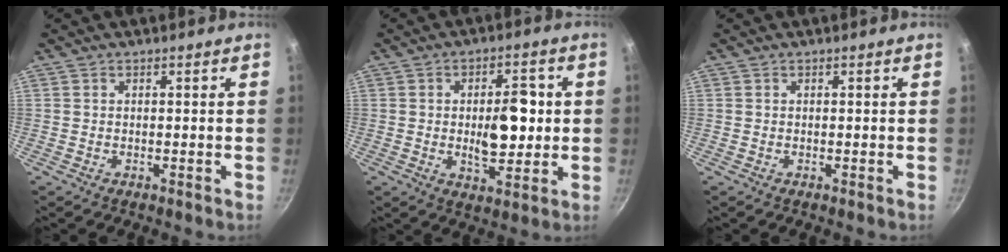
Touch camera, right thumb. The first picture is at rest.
{"total": 10.2, "force": [0.1, 5.4, 8.7], "torque": [-0.098, -0.001, 0.004]}
{"total": 0.0}